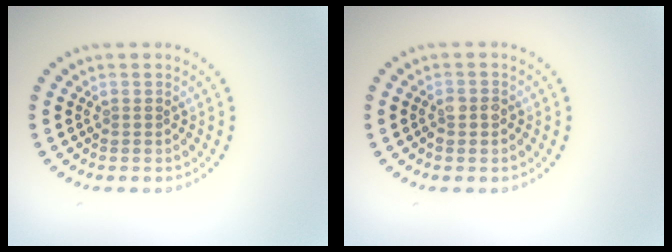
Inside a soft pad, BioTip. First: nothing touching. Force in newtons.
{"total": 1.6, "press": 1.6, "slide": 0.5}